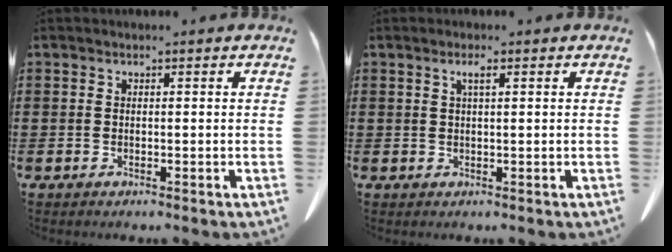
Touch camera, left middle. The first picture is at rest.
{"total": 1.7, "force": [0.7, 0.2, 1.5], "torque": [-0.031, 0.001, 0.012]}